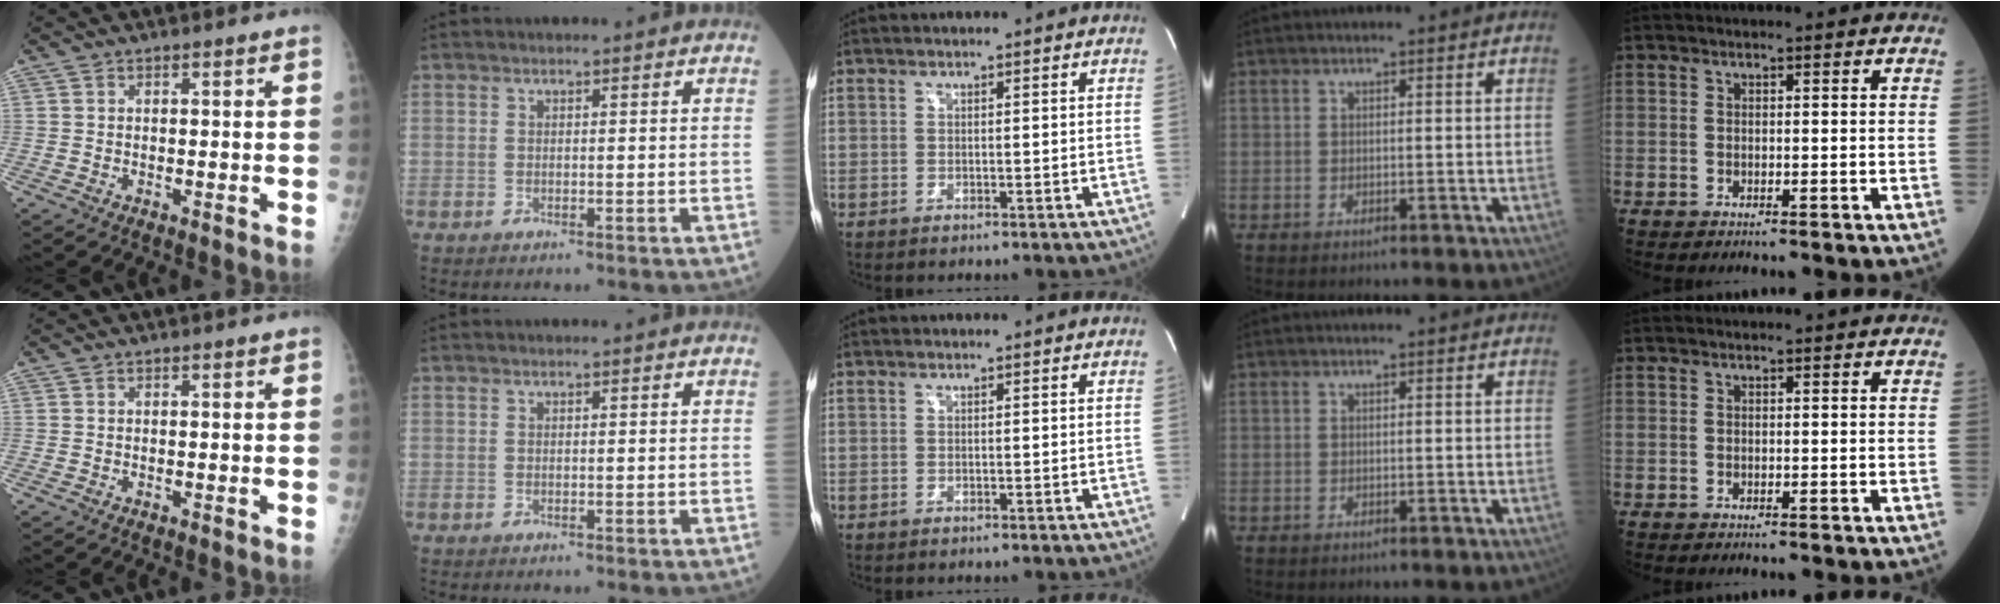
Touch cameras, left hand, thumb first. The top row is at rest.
{}